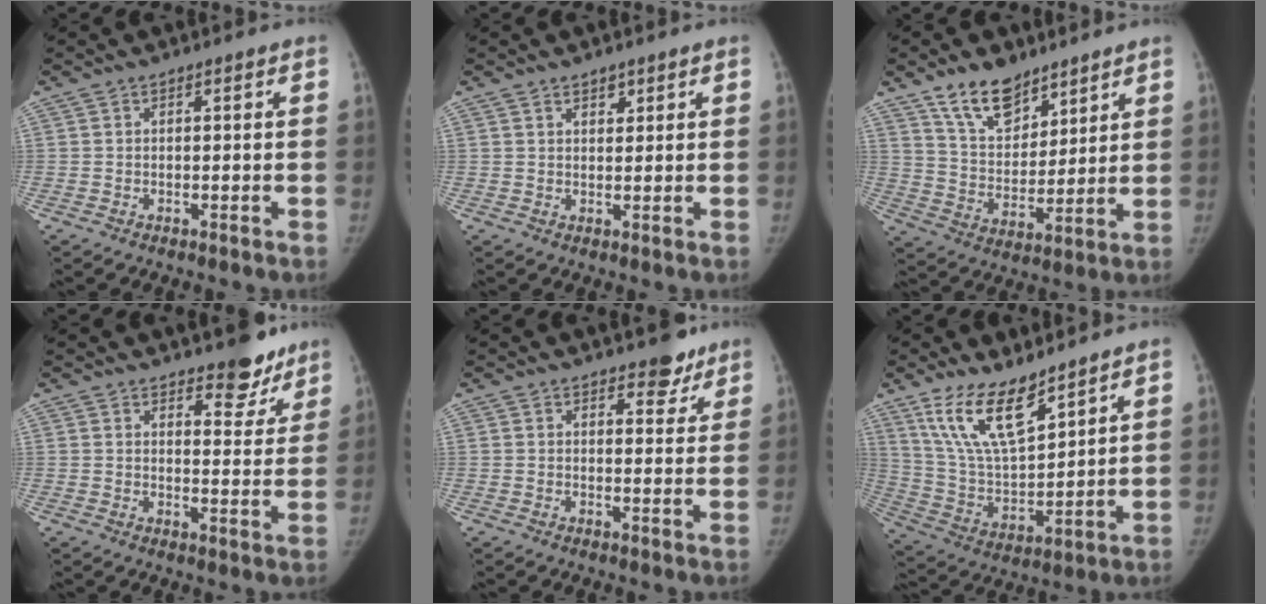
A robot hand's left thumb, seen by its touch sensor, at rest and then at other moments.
{"total": 2.1, "force": [1.4, 1.2, 0.9], "torque": [0.001, -0.008, 0.022]}
{"total": 12.2, "force": [8.7, 6.5, 5.5], "torque": [-0.061, -0.056, 0.165]}
{"total": 7.8, "force": [6.1, 3.3, 3.6], "torque": [-0.007, -0.042, 0.081]}
{"total": 4.6, "force": [3.4, 2.3, 2.0], "torque": [0.004, -0.020, 0.045]}
{"total": 14.8, "force": [10.2, 5.2, 9.4], "torque": [-0.149, -0.057, 0.211]}